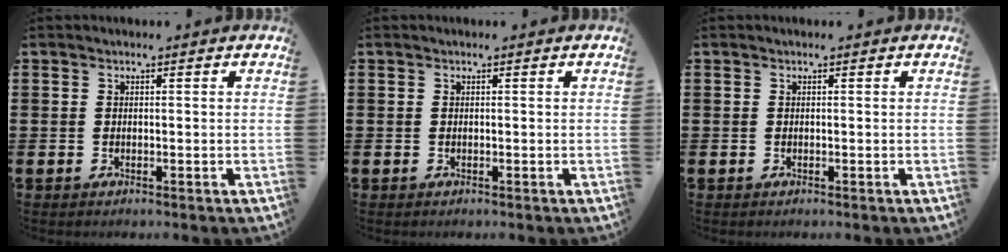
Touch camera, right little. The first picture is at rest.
{"total": 0.0}
{"total": 0.0}